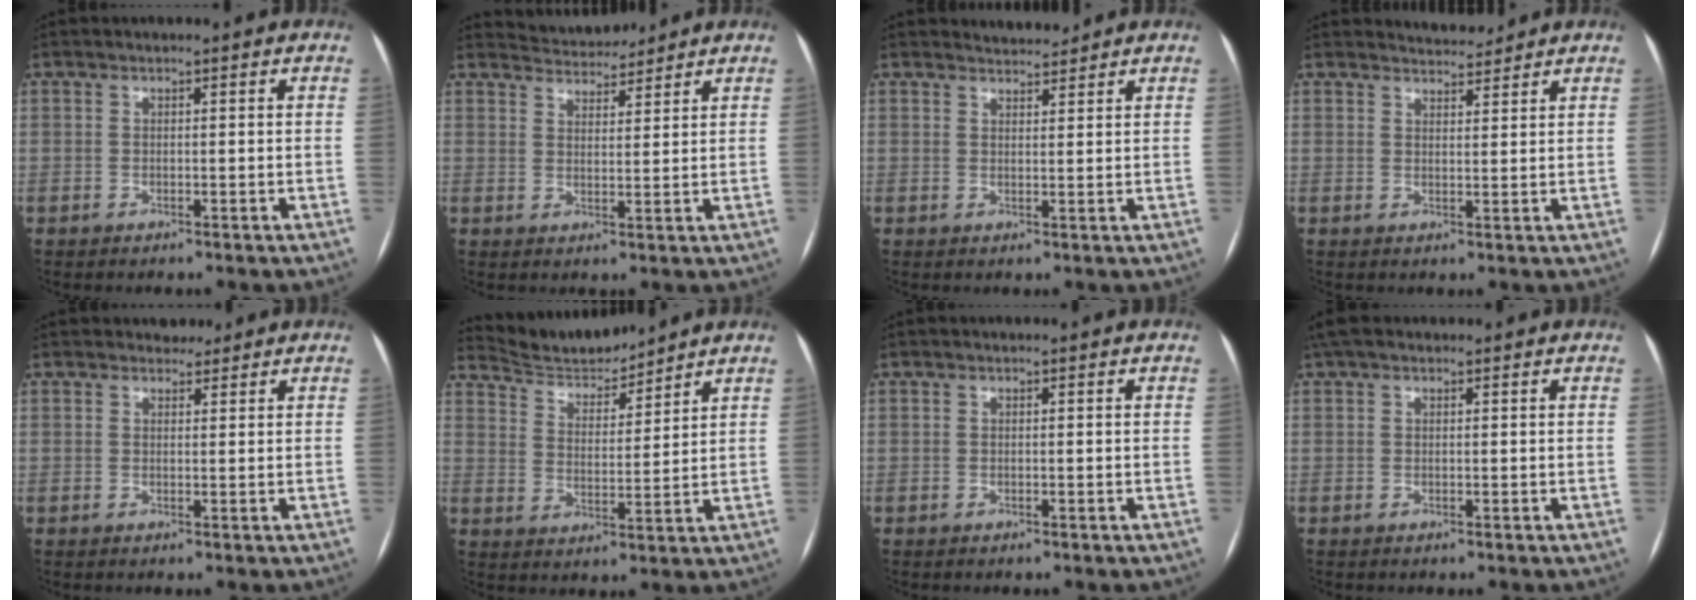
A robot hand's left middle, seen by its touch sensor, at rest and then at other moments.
{"total": 5.5, "force": [5.5, 0.8, 0.2], "torque": [-0.009, 0.017, 0.087]}
{"total": 2.6, "force": [2.6, 0.3, -0.2], "torque": [-0.004, 0.006, 0.046]}
{"total": 3.3, "force": [3.3, 0.3, -0.2], "torque": [-0.004, 0.004, 0.053]}
{"total": 1.7, "force": [1.5, 0.8, -0.1], "torque": [0.003, 0.002, 0.020]}
{"total": 8.6, "force": [8.5, 0.8, 0.6], "torque": [-0.022, 0.008, 0.160]}
{"total": 0.0}
{"total": 3.2, "force": [2.4, 1.5, 1.5], "torque": [-0.032, 0.035, 0.044]}